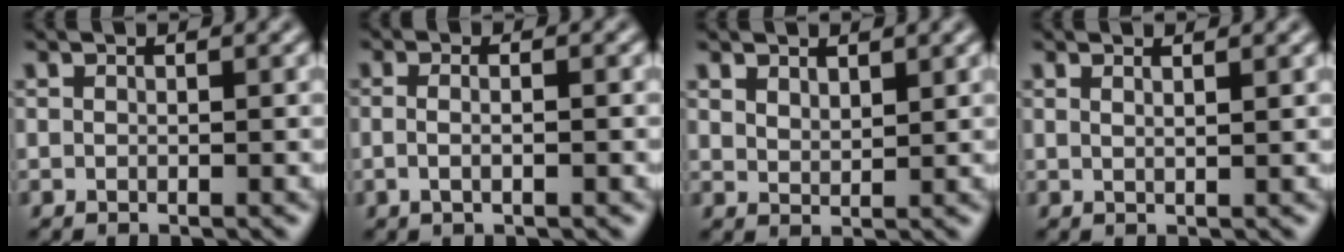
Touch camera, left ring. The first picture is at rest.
{"total": 2.6, "force": [0.2, 1.2, 2.2], "torque": [-0.015, -0.005, -0.016]}
{"total": 1.7, "force": [1.3, 0.8, 0.7], "torque": [-0.018, -0.003, 0.029]}
{"total": 1.6, "force": [1.1, 0.6, 1.0], "torque": [-0.002, 0.002, 0.002]}